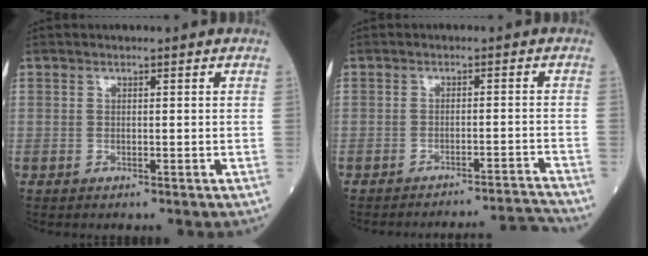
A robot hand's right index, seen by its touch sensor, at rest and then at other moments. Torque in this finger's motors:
{"motor_torque": [-0.17, -0.06, 0.18, 0.05]}